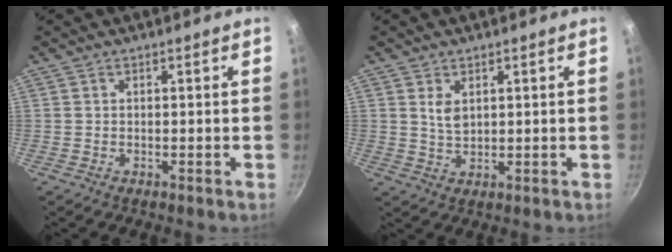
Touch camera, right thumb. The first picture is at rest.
{"total": 3.2, "force": [1.3, 1.9, 2.3], "torque": [-0.040, -0.013, 0.028]}